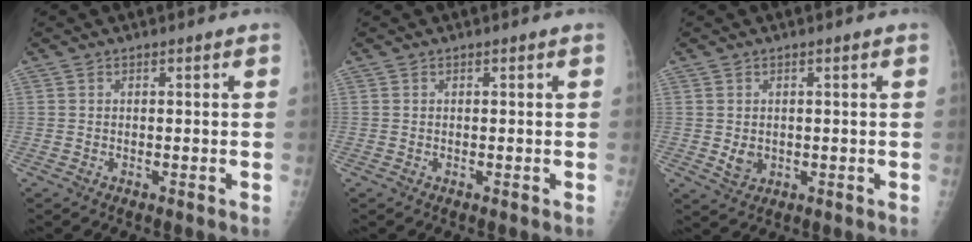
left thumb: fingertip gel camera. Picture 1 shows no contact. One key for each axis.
{"total": 0.0}
{"total": 2.6, "fx": 0.1, "fy": 2.0, "fz": 1.6, "tx": -0.020, "ty": -0.005, "tz": 0.011}